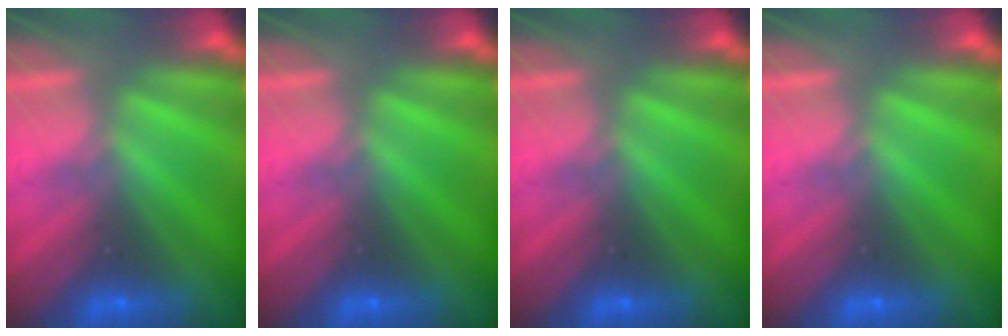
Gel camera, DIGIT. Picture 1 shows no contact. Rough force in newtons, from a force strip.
{"total": 0.0}
{"total": 0.0}
{"total": 0.0}